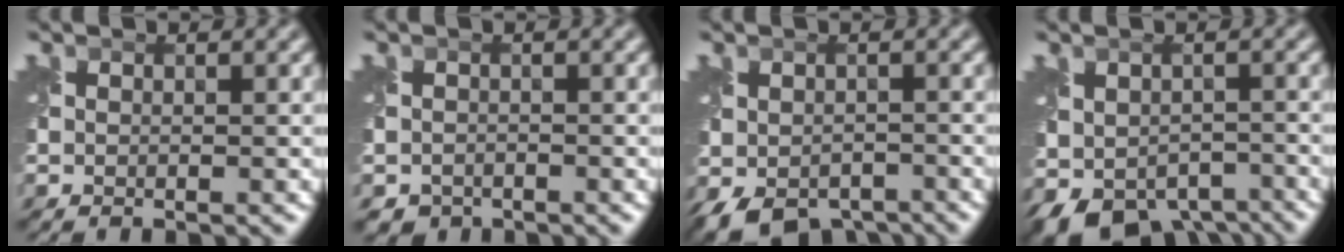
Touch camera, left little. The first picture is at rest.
{"total": 1.4, "force": [-1.1, 0.9, 0.1], "torque": [0.003, -0.008, -0.022]}
{"total": 5.8, "force": [-3.8, 3.3, 2.9], "torque": [-0.048, -0.026, -0.056]}
{"total": 7.6, "force": [-4.8, 4.5, 3.9], "torque": [-0.062, -0.029, -0.067]}